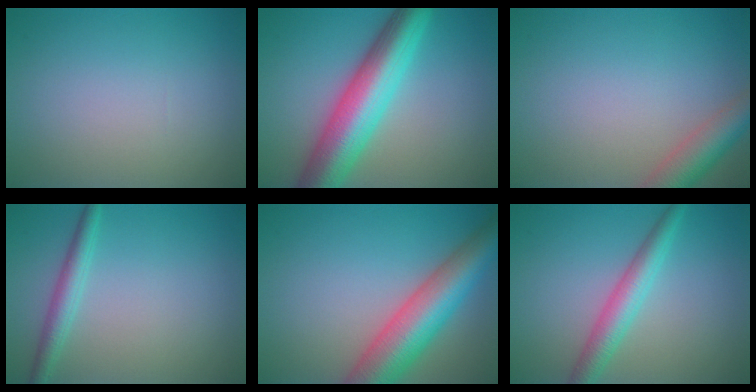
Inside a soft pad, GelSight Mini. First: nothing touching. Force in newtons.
{"total": 9.2, "press": 9.2, "slide": 0.3}
{"total": 4.2, "press": 4.2, "slide": 0.3}
{"total": 2.4, "press": 2.4, "slide": 0.1}
{"total": 8.8, "press": 8.8, "slide": 0.3}
{"total": 3.6, "press": 3.6, "slide": 0.1}